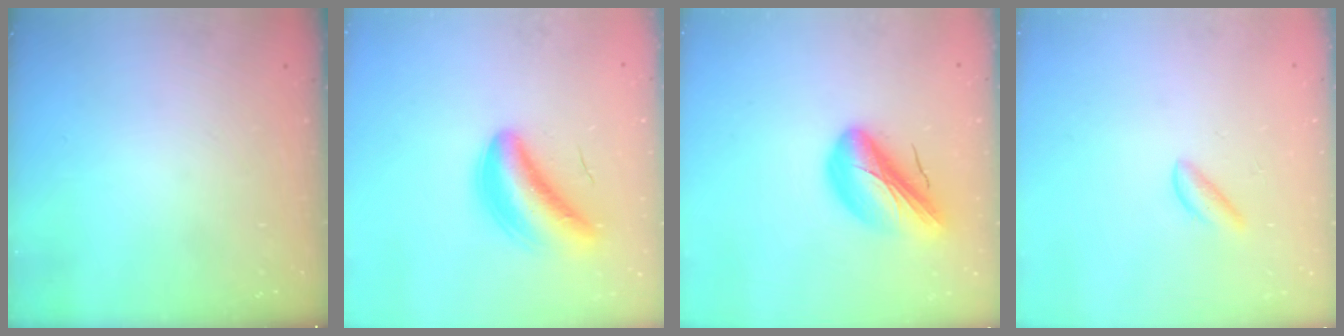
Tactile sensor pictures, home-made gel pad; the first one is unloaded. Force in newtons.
{"total": 7.2, "press": 6.6, "slide": 2.9}
{"total": 13.0, "press": 12.5, "slide": 3.7}
{"total": 2.7, "press": 2.7, "slide": 0.3}